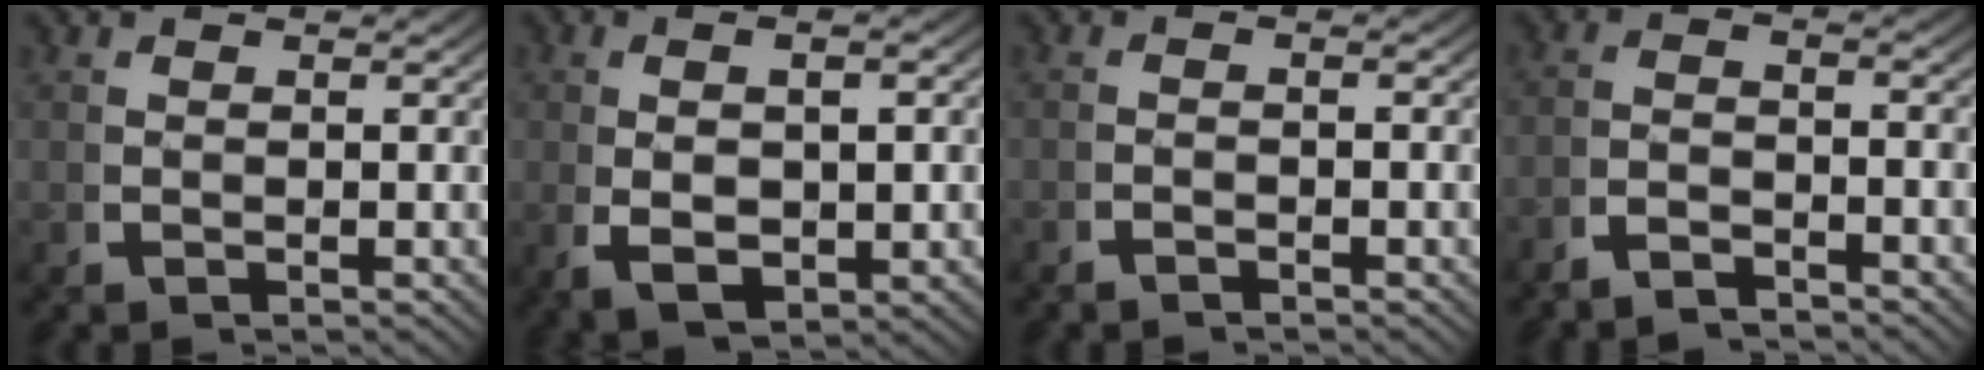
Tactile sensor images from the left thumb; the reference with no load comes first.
{"total": 5.7, "force": [-0.8, 3.1, 4.7], "torque": [-0.100, -0.019, 0.007]}
{"total": 1.1, "force": [-1.1, 0.0, 0.3], "torque": [-0.001, 0.000, -0.024]}
{"total": 2.6, "force": [-2.4, 0.5, 0.9], "torque": [-0.015, -0.006, -0.052]}